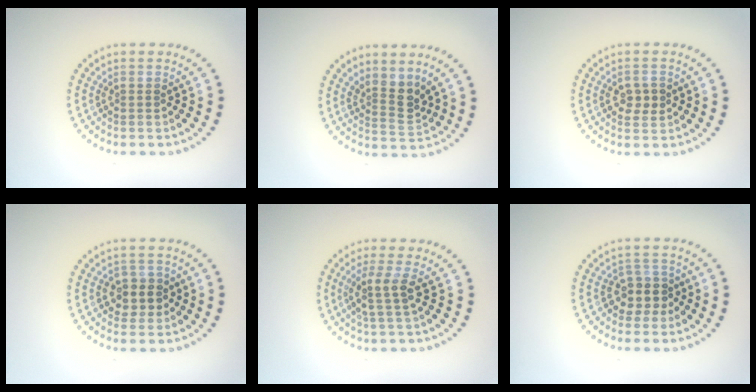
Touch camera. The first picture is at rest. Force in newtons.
{"total": 2.7, "press": 2.0, "slide": 1.8}
{"total": 2.2, "press": 2.2, "slide": 0.1}
{"total": 2.8, "press": 2.7, "slide": 0.8}
{"total": 2.7, "press": 2.1, "slide": 1.7}
{"total": 2.7, "press": 2.3, "slide": 1.4}